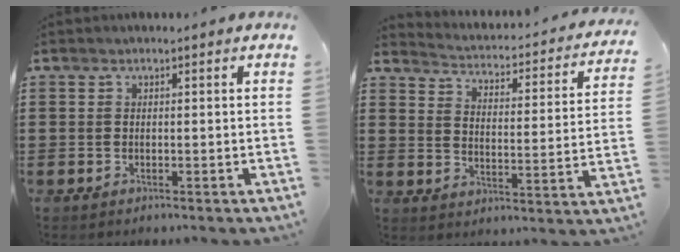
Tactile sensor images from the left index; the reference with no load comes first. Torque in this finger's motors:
{"motor_torque": [0.38, 0.57, -0.09, -0.04]}